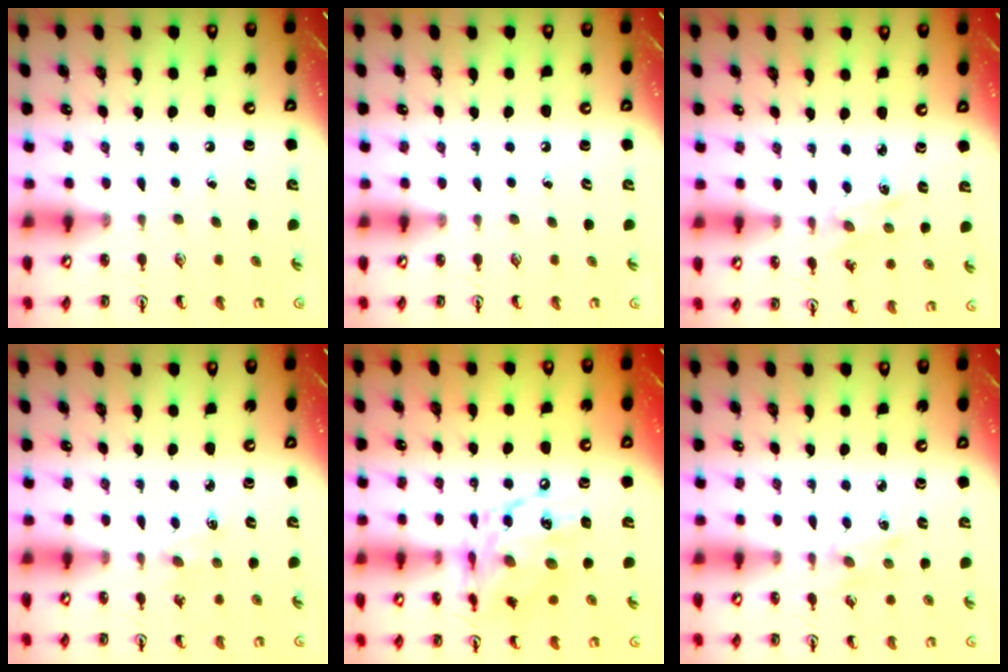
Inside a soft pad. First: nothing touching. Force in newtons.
{"total": 0.0}
{"total": 2.5, "press": 2.5, "slide": 0.5}
{"total": 2.0, "press": 2.0, "slide": 0.3}
{"total": 14.4, "press": 14.4, "slide": 1.1}
{"total": 1.6, "press": 1.5, "slide": 0.3}